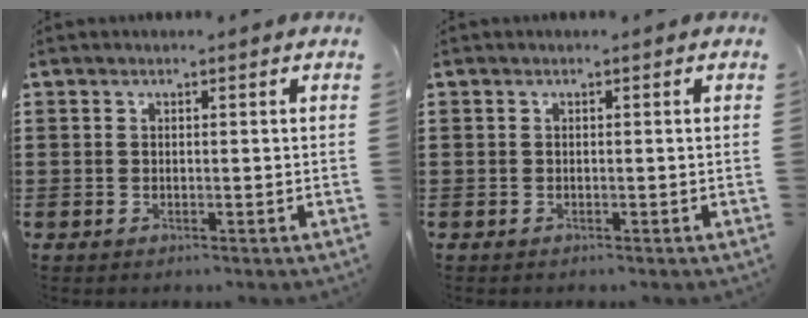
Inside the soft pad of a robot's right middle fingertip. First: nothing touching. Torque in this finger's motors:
{"motor_torque": [0.37, 0.02, 0.06, 0.01]}